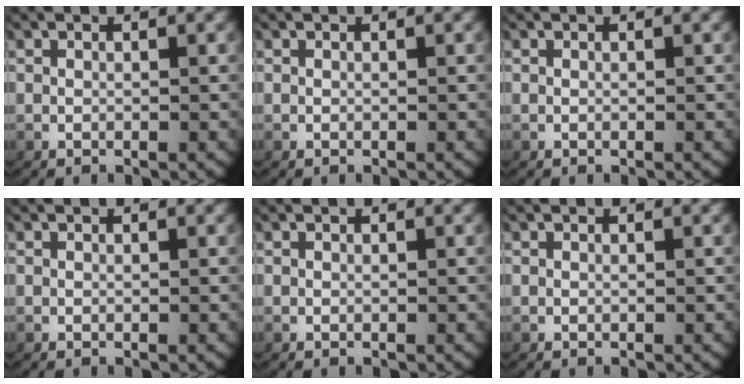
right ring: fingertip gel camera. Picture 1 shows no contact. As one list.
[{"total": 0.0}, {"total": 0.0}, {"total": 0.0}, {"total": 0.0}, {"total": 0.0}]